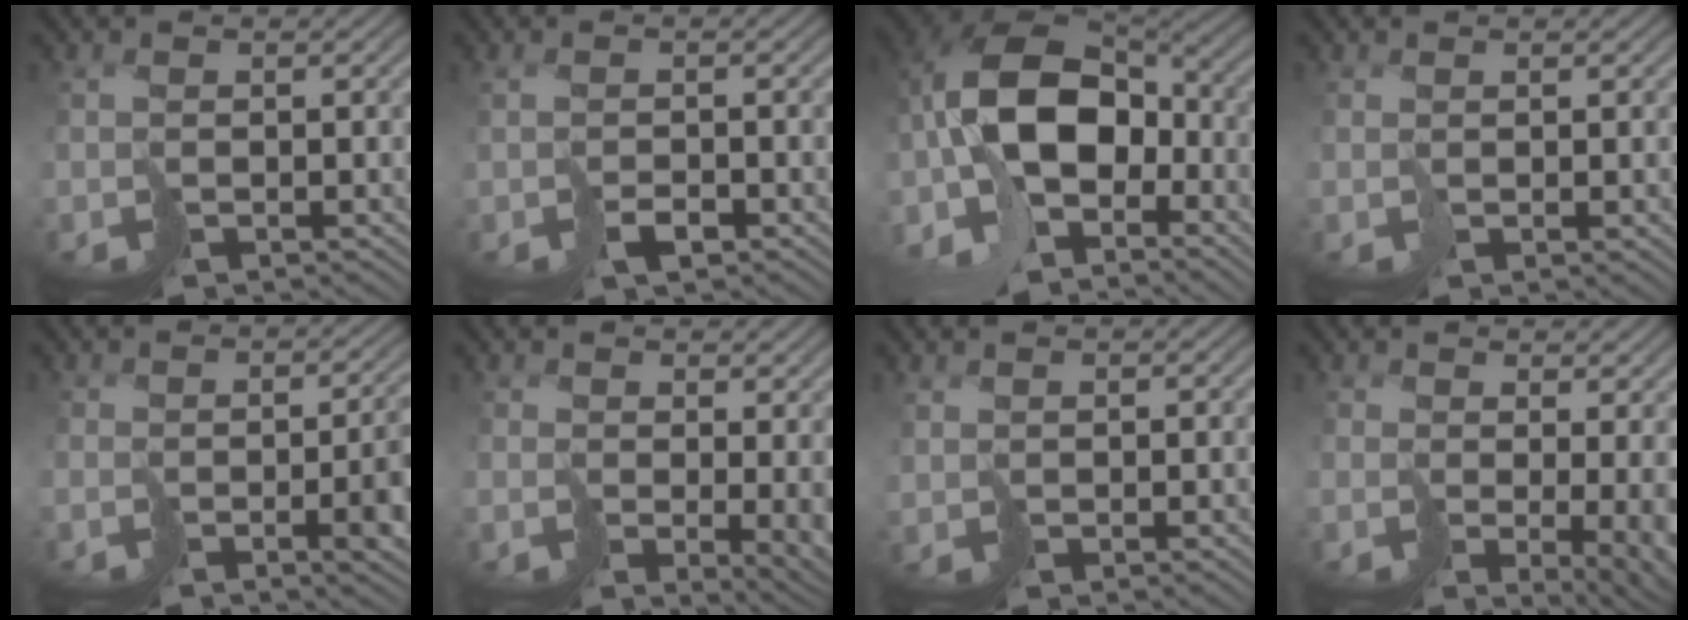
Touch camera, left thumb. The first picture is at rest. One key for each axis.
{"total": 1.3, "fx": -0.7, "fy": 0.4, "fz": 0.9, "tx": -0.019, "ty": -0.002, "tz": -0.010}
{"total": 13.1, "fx": -4.5, "fy": 8.2, "fz": 9.1, "tx": -0.205, "ty": -0.012, "tz": -0.085}
{"total": 0.8, "fx": 0.6, "fy": -0.5, "fz": -0.4, "tx": 0.003, "ty": 0.000, "tz": 0.012}
{"total": 4.6, "fx": -2.2, "fy": 0.6, "fz": 4.0, "tx": -0.045, "ty": -0.008, "tz": -0.027}
{"total": 3.1, "fx": 0.4, "fy": 1.2, "fz": 2.8, "tx": -0.034, "ty": -0.024, "tz": 0.018}
{"total": 1.3, "fx": 1.2, "fy": -0.3, "fz": -0.2, "tx": -0.002, "ty": -0.004, "tz": 0.027}
{"total": 6.4, "fx": -0.3, "fy": 1.9, "fz": 6.2, "tx": -0.097, "ty": -0.029, "tz": 0.019}